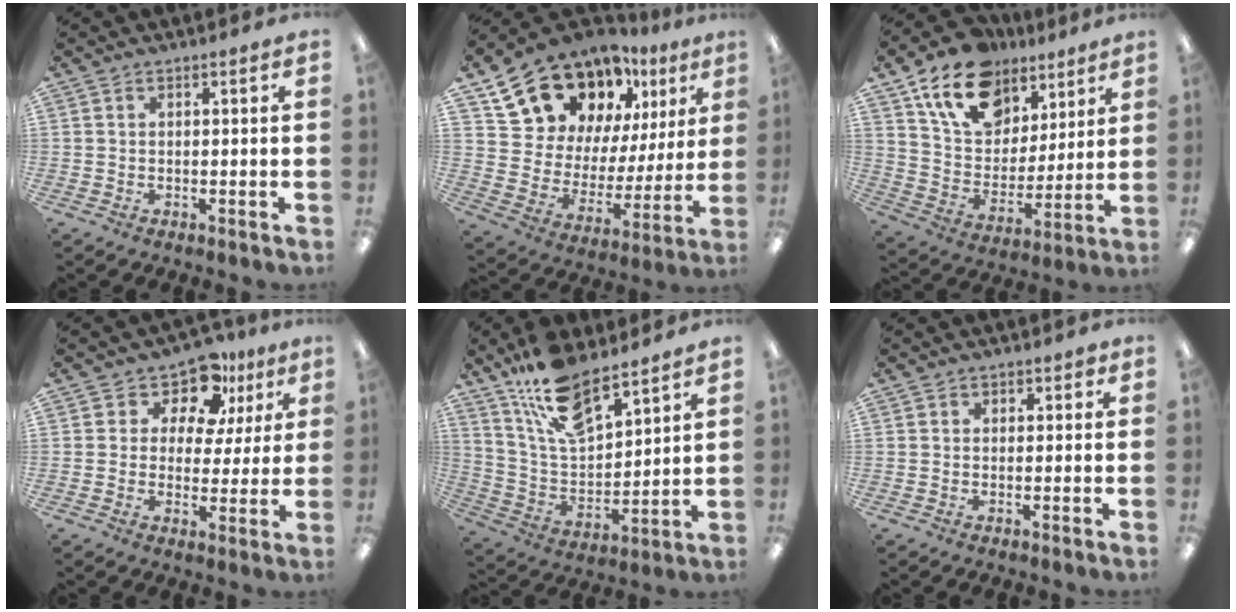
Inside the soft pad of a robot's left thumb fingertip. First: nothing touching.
{"total": 16.9, "force": [13.7, 8.6, 4.7], "torque": [-0.108, -0.101, 0.254]}
{"total": 18.1, "force": [11.5, 11.5, 7.9], "torque": [-0.151, -0.048, 0.214]}
{"total": 10.5, "force": [7.5, 6.0, 4.1], "torque": [-0.075, -0.046, 0.136]}
{"total": 15.5, "force": [11.7, 6.0, 8.1], "torque": [-0.161, -0.059, 0.212]}
{"total": 1.2, "force": [0.1, 1.1, 0.4], "torque": [0.001, 0.001, -0.001]}